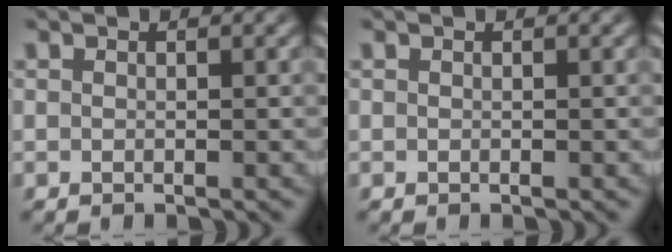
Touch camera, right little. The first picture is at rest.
{"total": 0.0}